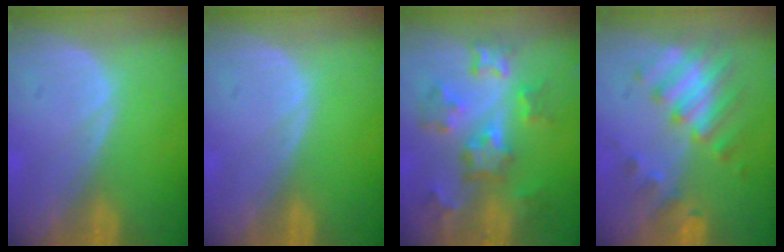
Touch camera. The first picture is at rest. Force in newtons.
{"total": 0.0}
{"total": 8.3, "press": 7.8, "slide": 2.9}
{"total": 8.1, "press": 7.2, "slide": 3.8}